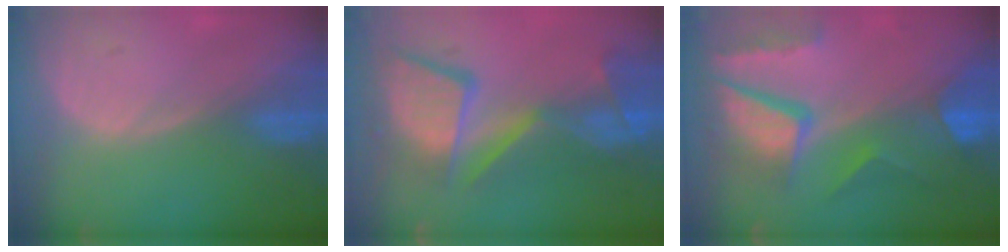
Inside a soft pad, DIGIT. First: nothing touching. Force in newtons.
{"total": 13.1, "press": 11.3, "slide": 6.6}
{"total": 11.1, "press": 9.1, "slide": 6.3}